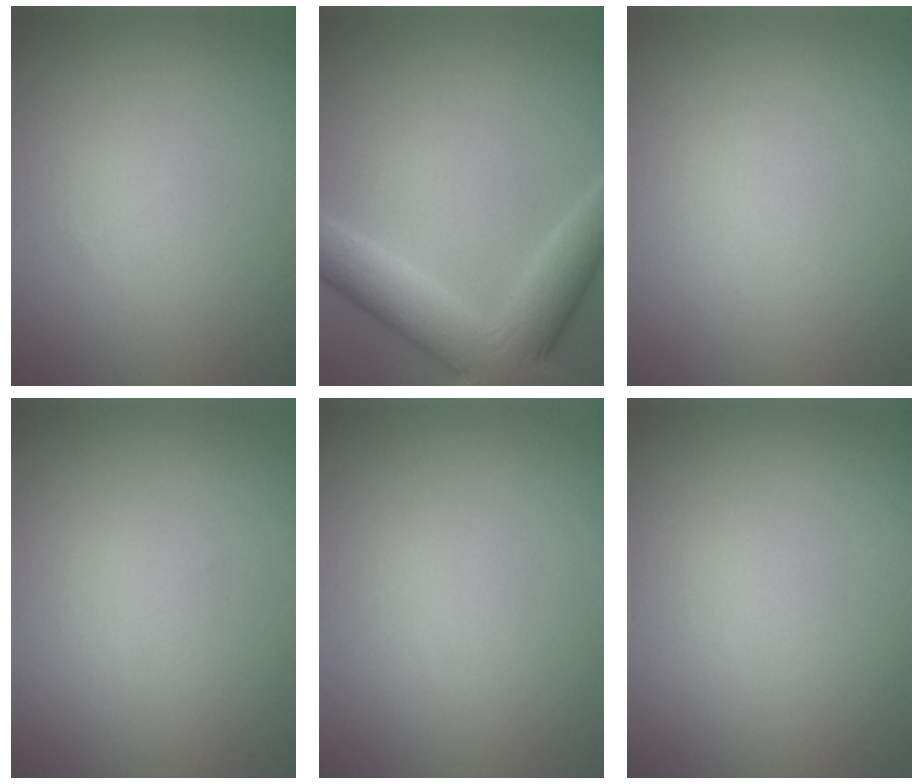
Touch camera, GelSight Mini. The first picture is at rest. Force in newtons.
{"total": 7.5, "press": 7.5, "slide": 0.3}
{"total": 0.0}
{"total": 0.0}
{"total": 0.0}
{"total": 0.0}